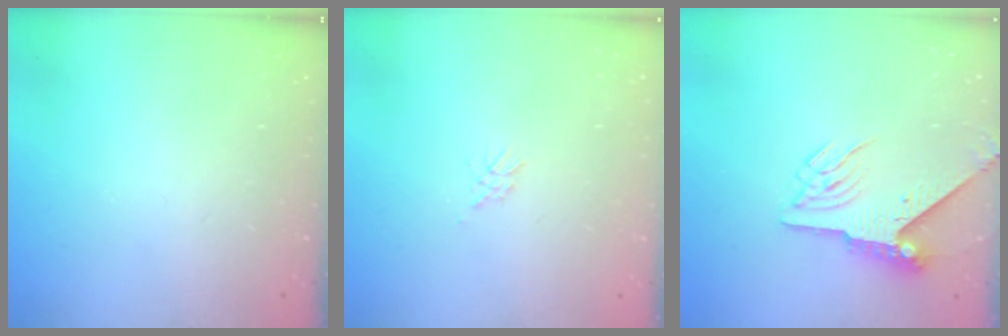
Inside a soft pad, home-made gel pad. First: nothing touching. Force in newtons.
{"total": 2.1, "press": 2.1, "slide": 0.5}
{"total": 5.9, "press": 5.8, "slide": 0.7}